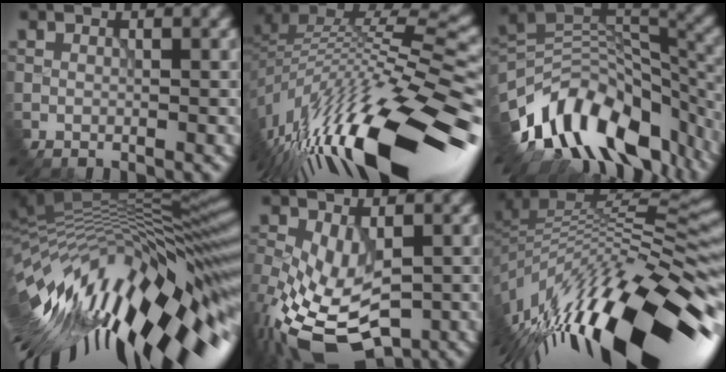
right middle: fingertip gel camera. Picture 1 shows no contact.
{"total": 15.9, "force": [-8.6, 5.3, 12.3], "torque": [-0.240, 0.013, -0.142]}
{"total": 13.6, "force": [-7.6, 7.3, 8.6], "torque": [-0.164, 0.017, -0.121]}
{"total": 17.0, "force": [-4.0, 5.7, 15.5], "torque": [-0.251, -0.008, -0.070]}
{"total": 9.3, "force": [-3.2, 4.7, 7.4], "torque": [-0.173, -0.019, -0.055]}
{"total": 15.6, "force": [-6.4, 5.6, 13.1], "torque": [-0.221, 0.011, -0.110]}